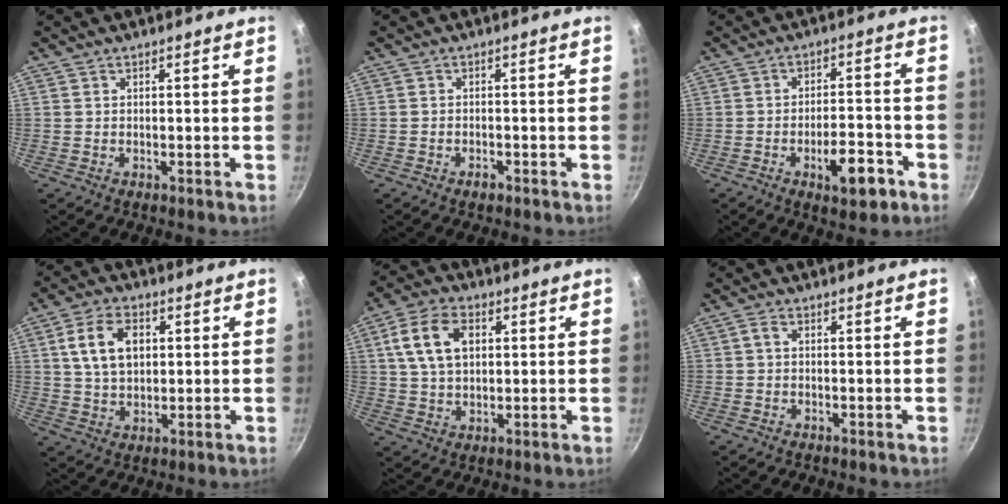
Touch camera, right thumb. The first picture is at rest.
{"total": 1.6, "force": [-1.1, 0.8, 0.8], "torque": [-0.015, 0.010, -0.018]}
{"total": 8.6, "force": [-4.2, 3.6, 6.7], "torque": [-0.078, 0.027, -0.057]}
{"total": 9.8, "force": [2.2, 6.4, 7.1], "torque": [-0.116, 0.002, 0.038]}
{"total": 10.9, "force": [2.8, 7.0, 7.8], "torque": [-0.134, 0.009, 0.045]}
{"total": 1.3, "force": [0.0, 0.8, 1.1], "torque": [-0.025, 0.006, -0.001]}